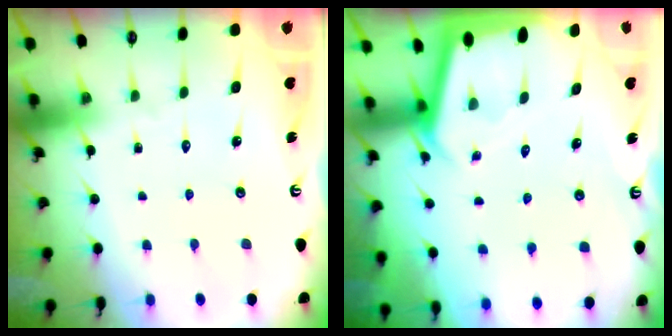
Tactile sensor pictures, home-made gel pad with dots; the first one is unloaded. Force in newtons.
{"total": 2.1, "press": 2.1, "slide": 0.2}